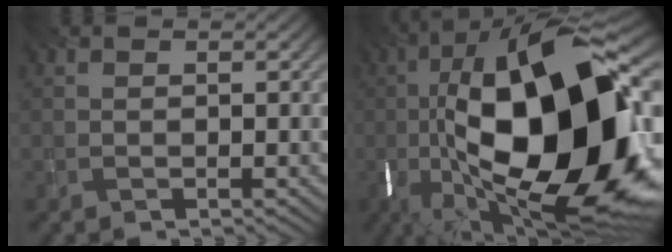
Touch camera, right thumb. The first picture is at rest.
{"total": 22.9, "force": [-2.8, 9.9, 20.5], "torque": [-0.392, 0.000, -0.062]}